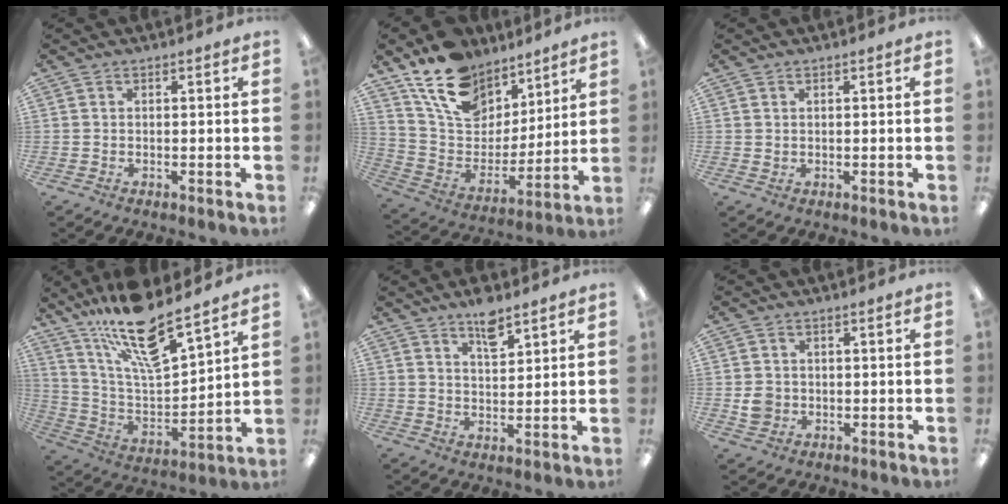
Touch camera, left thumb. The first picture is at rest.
{"total": 17.4, "force": [12.6, 10.3, 6.1], "torque": [-0.129, -0.077, 0.238]}
{"total": 0.7, "force": [0.6, 0.4, 0.1], "torque": [-0.003, 0.002, 0.011]}
{"total": 18.0, "force": [14.2, 4.3, 10.2], "torque": [-0.187, -0.096, 0.243]}
{"total": 6.7, "force": [5.0, 2.4, 3.7], "torque": [-0.052, -0.027, 0.085]}
{"total": 4.0, "force": [-0.2, 3.7, 1.5], "torque": [-0.011, 0.002, -0.004]}